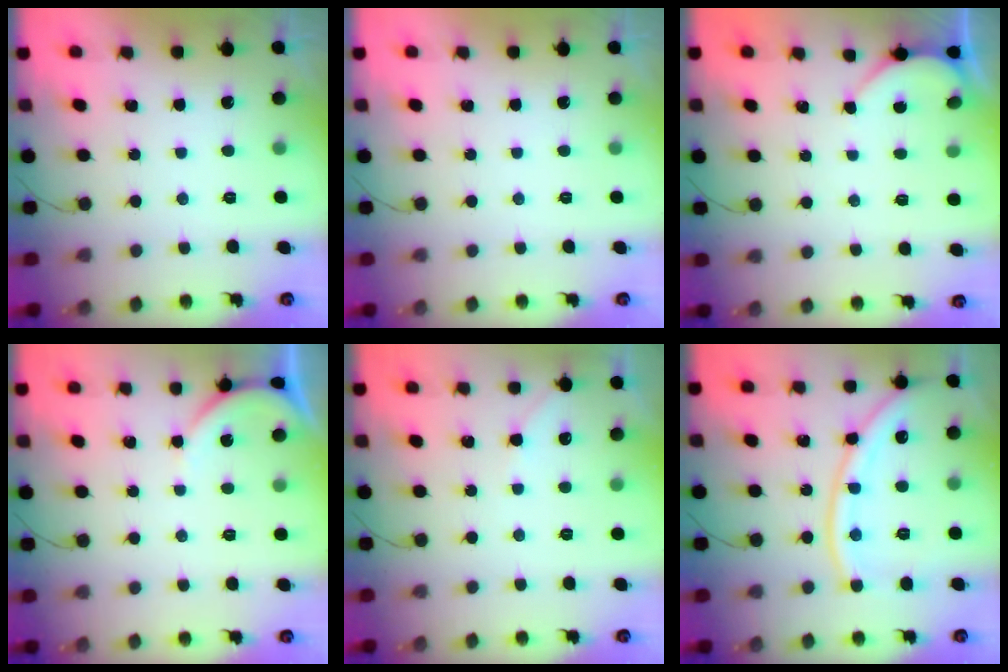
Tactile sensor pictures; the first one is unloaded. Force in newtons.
{"total": 0.0}
{"total": 3.0, "press": 3.0, "slide": 0.2}
{"total": 4.0, "press": 3.9, "slide": 0.6}
{"total": 3.0, "press": 2.9, "slide": 0.5}
{"total": 12.8, "press": 12.7, "slide": 1.4}